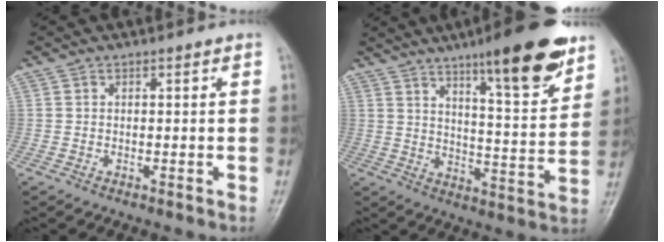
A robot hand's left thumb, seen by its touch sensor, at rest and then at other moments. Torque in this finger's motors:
{"motor_torque": [1.16, -0.17, 1.52, -1.25, 0.05]}